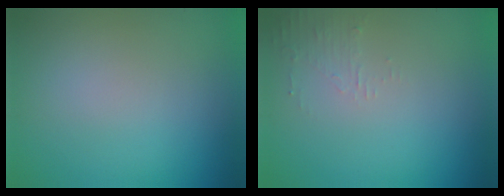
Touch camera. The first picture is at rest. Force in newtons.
{"total": 1.3, "press": 1.2, "slide": 0.3}